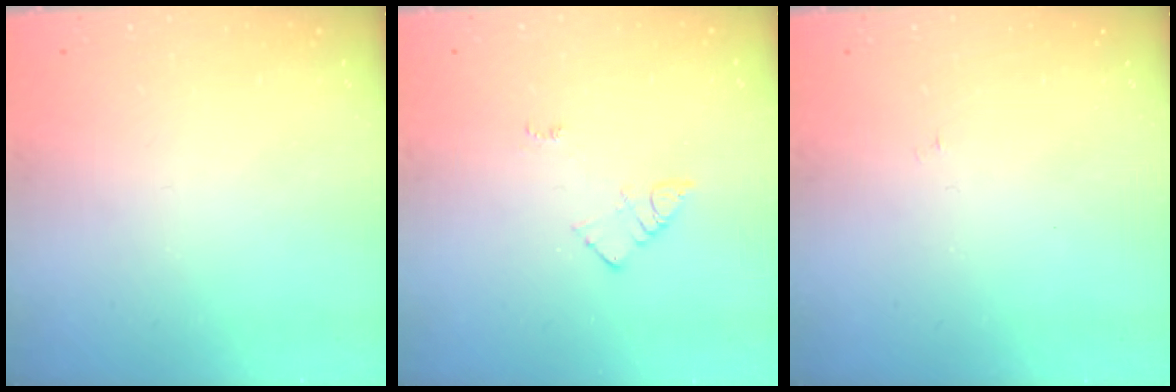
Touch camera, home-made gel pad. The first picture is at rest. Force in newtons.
{"total": 4.5, "press": 4.4, "slide": 0.6}
{"total": 3.0, "press": 3.0, "slide": 0.3}